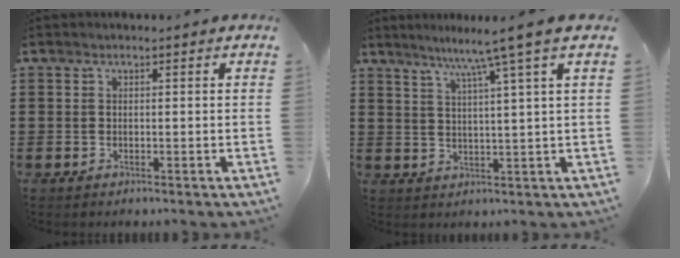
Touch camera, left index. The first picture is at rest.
{"total": 6.7, "force": [4.5, -1.6, 4.6], "torque": [-0.103, -0.018, 0.070]}